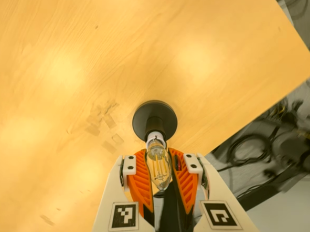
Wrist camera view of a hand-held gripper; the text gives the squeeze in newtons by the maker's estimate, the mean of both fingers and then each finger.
{"total": 22.5, "left": 22.8, "right": 22.2}